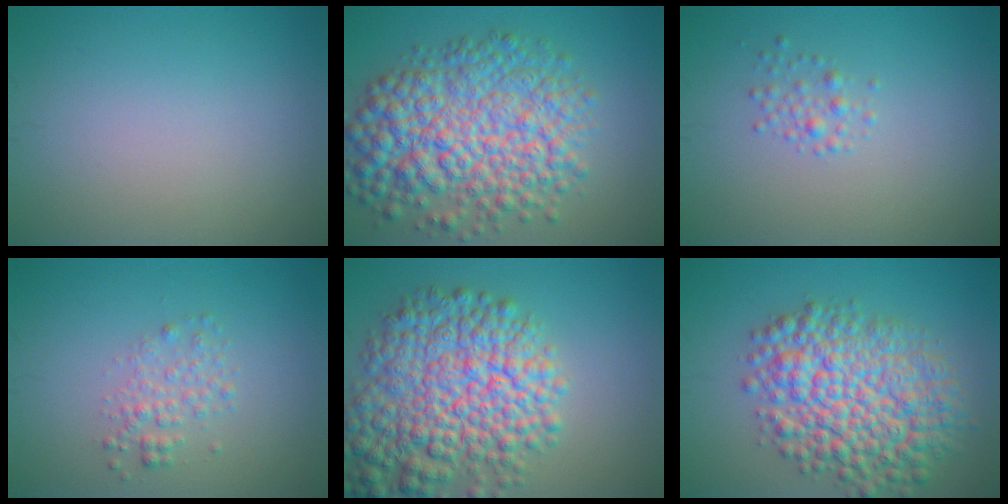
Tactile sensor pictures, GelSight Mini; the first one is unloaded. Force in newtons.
{"total": 10.0, "press": 10.0, "slide": 0.2}
{"total": 1.3, "press": 1.3, "slide": 0.0}
{"total": 1.9, "press": 1.9, "slide": 0.1}
{"total": 10.7, "press": 10.7, "slide": 0.4}
{"total": 9.7, "press": 9.7, "slide": 0.3}